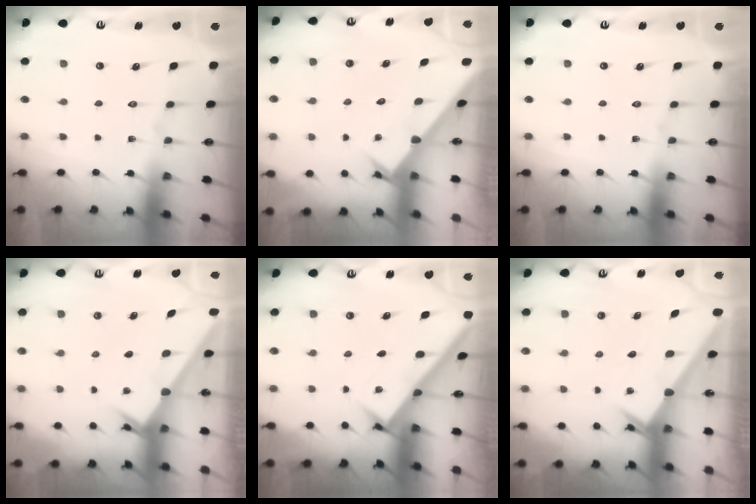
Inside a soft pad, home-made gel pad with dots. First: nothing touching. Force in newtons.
{"total": 2.6, "press": 2.6, "slide": 0.3}
{"total": 0.0}
{"total": 2.3, "press": 2.3, "slide": 0.2}
{"total": 2.8, "press": 2.7, "slide": 0.4}
{"total": 2.0, "press": 2.0, "slide": 0.2}